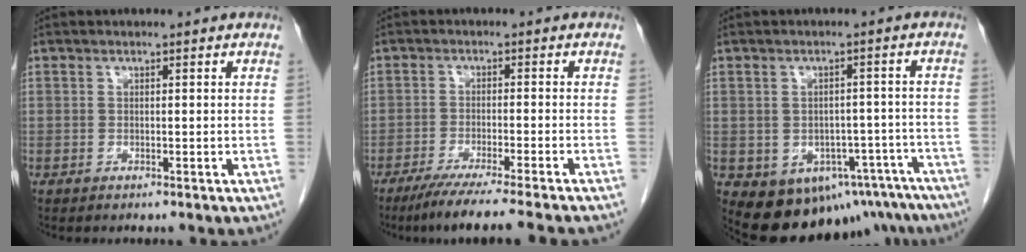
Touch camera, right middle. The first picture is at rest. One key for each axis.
{"total": 11.2, "fx": -9.3, "fy": -1.4, "fz": 6.1, "tx": -0.064, "ty": -0.035, "tz": -0.141}
{"total": 16.1, "fx": -10.9, "fy": 9.8, "fz": 6.8, "tx": -0.082, "ty": 0.028, "tz": -0.113}